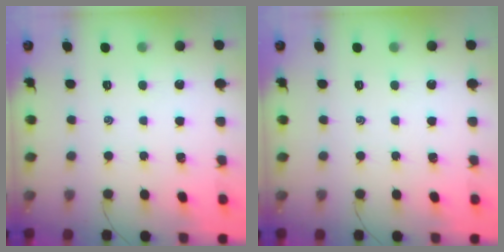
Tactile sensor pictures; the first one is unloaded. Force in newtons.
{"total": 0.0}